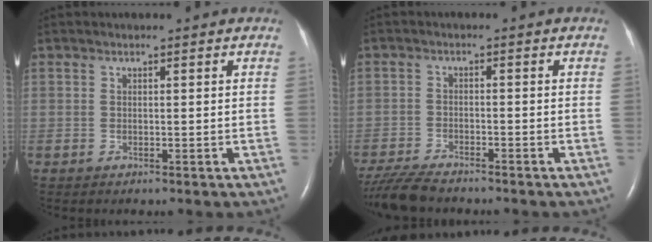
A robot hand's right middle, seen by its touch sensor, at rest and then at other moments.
{"total": 7.2, "force": [-6.5, 1.1, 3.0], "torque": [-0.059, -0.021, -0.116]}